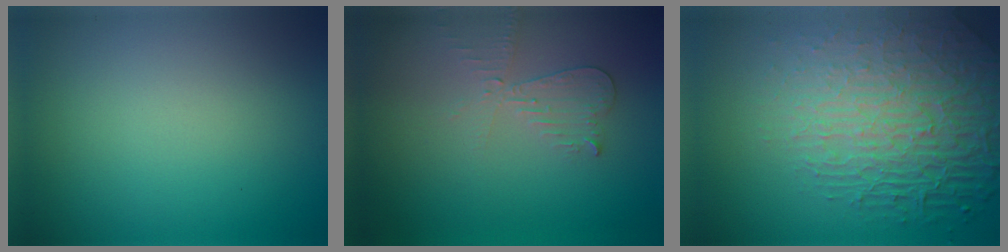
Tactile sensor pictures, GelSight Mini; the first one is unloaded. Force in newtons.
{"total": 2.2, "press": 2.2, "slide": 0.2}
{"total": 8.4, "press": 5.7, "slide": 6.2}